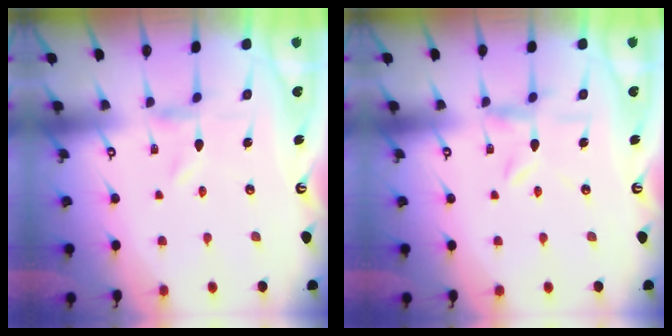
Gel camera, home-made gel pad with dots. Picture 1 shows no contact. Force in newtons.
{"total": 5.6, "press": 5.6, "slide": 0.5}